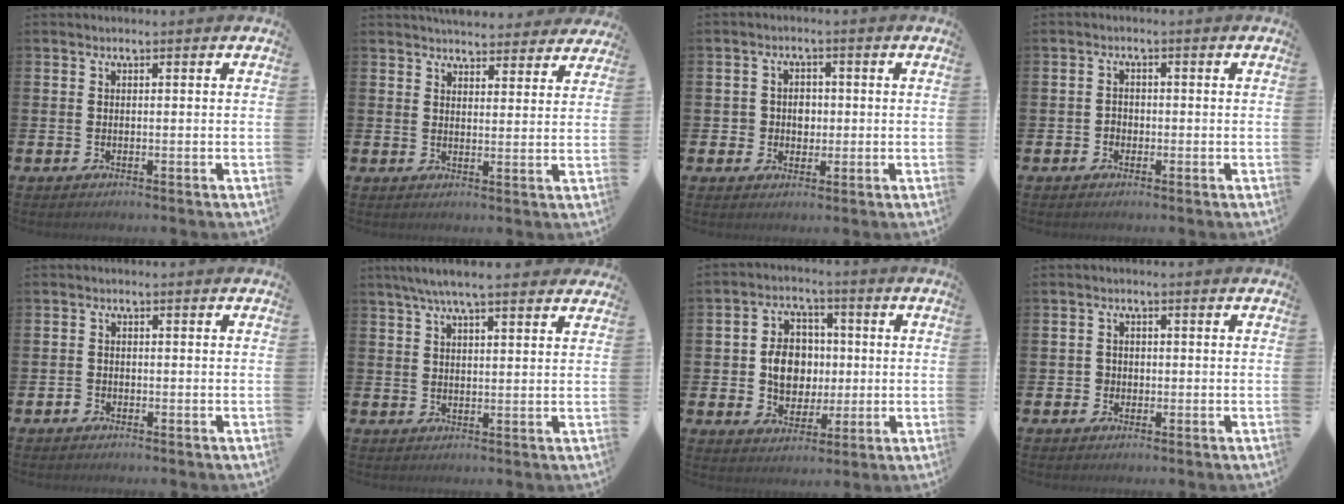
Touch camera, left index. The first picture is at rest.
{"total": 5.3, "force": [5.1, 1.2, 0.4], "torque": [-0.007, -0.030, 0.092]}
{"total": 2.9, "force": [0.1, 2.8, 0.7], "torque": [-0.017, 0.008, -0.005]}
{"total": 1.4, "force": [-0.5, 1.3, 0.3], "torque": [-0.009, 0.004, -0.013]}
{"total": 1.1, "force": [-0.8, 0.7, 0.1], "torque": [-0.003, 0.002, -0.019]}
{"total": 5.7, "force": [4.9, 0.6, 2.7], "torque": [-0.057, -0.010, 0.088]}
{"total": 7.3, "force": [0.2, 6.0, 4.1], "torque": [-0.088, 0.021, 0.001]}
{"total": 1.6, "force": [-0.2, 1.5, 0.3], "torque": [-0.001, 0.004, -0.010]}